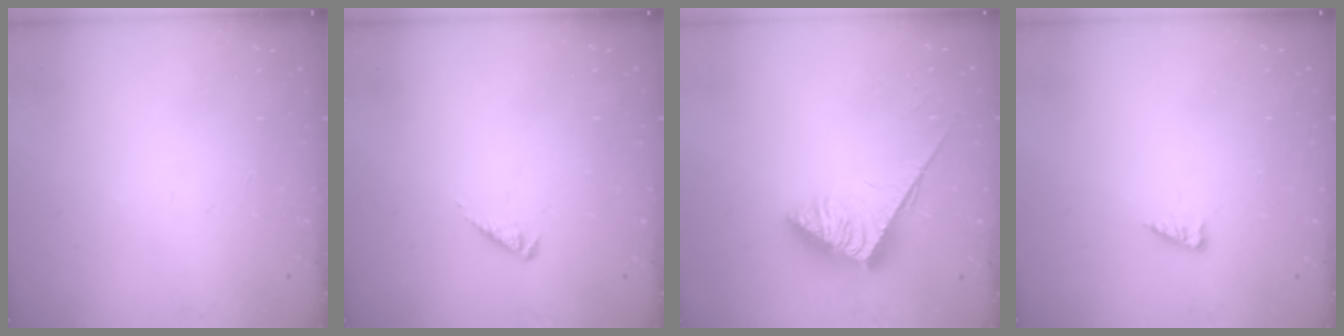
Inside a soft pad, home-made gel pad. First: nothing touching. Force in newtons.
{"total": 2.9, "press": 2.9, "slide": 0.5}
{"total": 3.8, "press": 3.8, "slide": 0.6}
{"total": 2.9, "press": 2.9, "slide": 0.5}